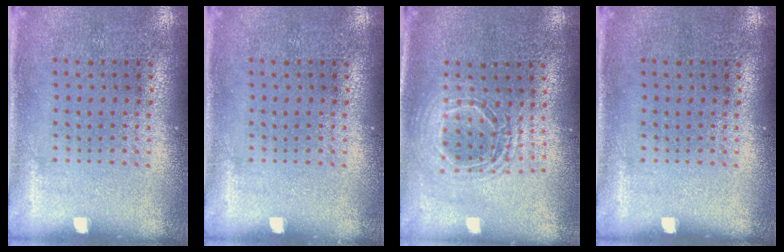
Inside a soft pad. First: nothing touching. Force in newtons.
{"total": 0.0}
{"total": 1.6, "press": 1.4, "slide": 0.8}
{"total": 0.0}